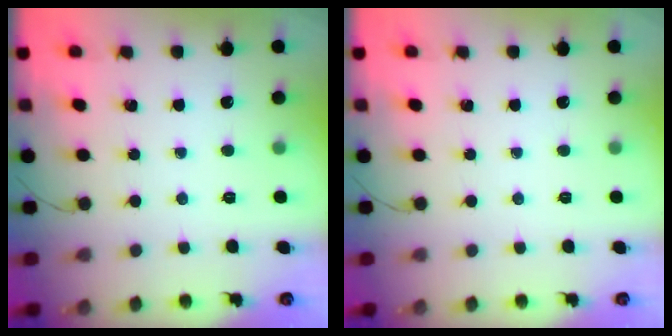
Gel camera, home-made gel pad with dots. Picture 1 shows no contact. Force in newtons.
{"total": 0.0}